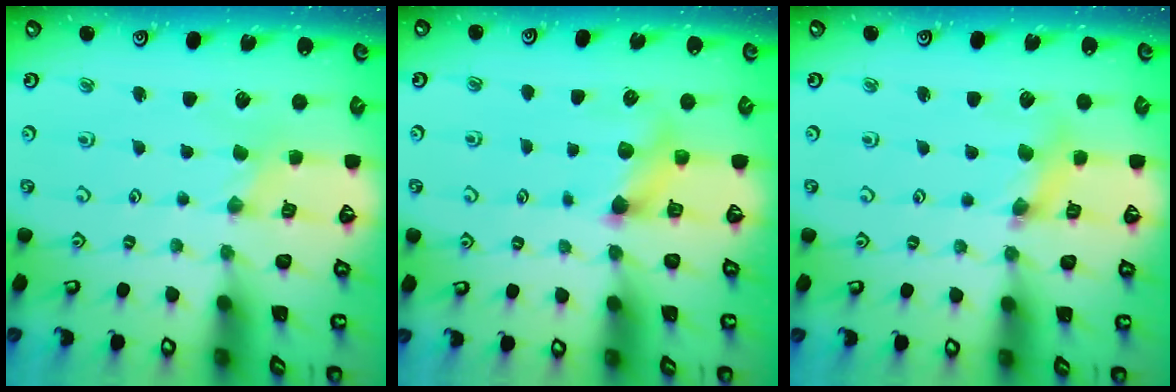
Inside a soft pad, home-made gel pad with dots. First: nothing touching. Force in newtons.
{"total": 5.9, "press": 5.9, "slide": 0.7}
{"total": 4.5, "press": 4.5, "slide": 0.6}